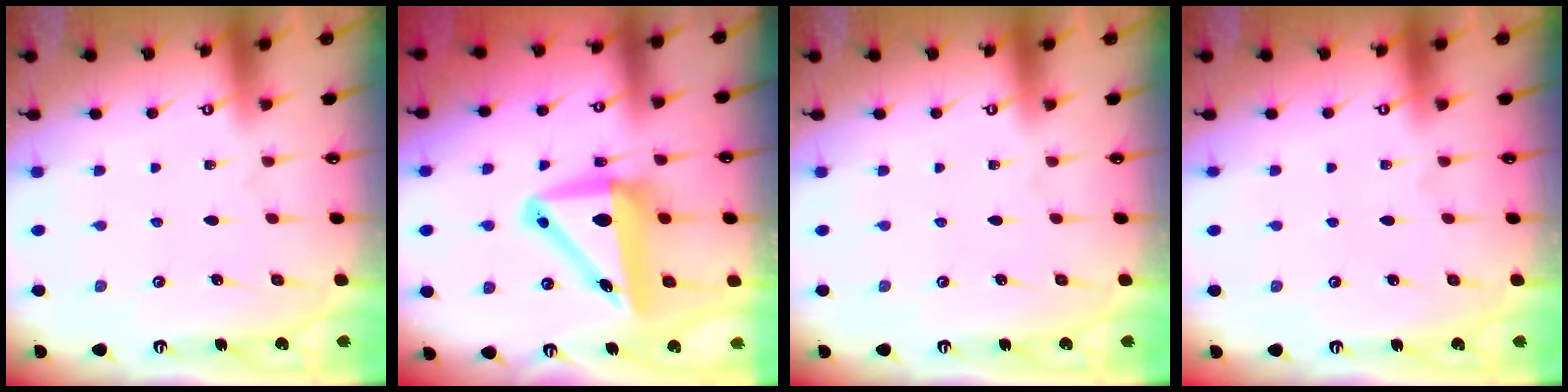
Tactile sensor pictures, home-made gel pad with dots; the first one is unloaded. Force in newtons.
{"total": 11.4, "press": 10.9, "slide": 3.5}
{"total": 0.0}
{"total": 0.0}